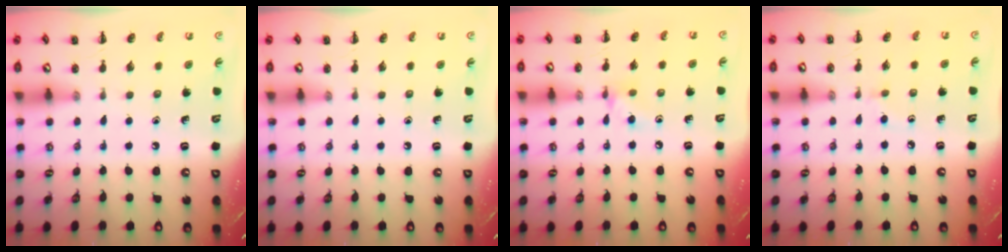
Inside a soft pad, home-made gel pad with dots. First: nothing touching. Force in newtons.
{"total": 0.0}
{"total": 5.5, "press": 5.4, "slide": 0.9}
{"total": 2.0, "press": 1.7, "slide": 1.0}